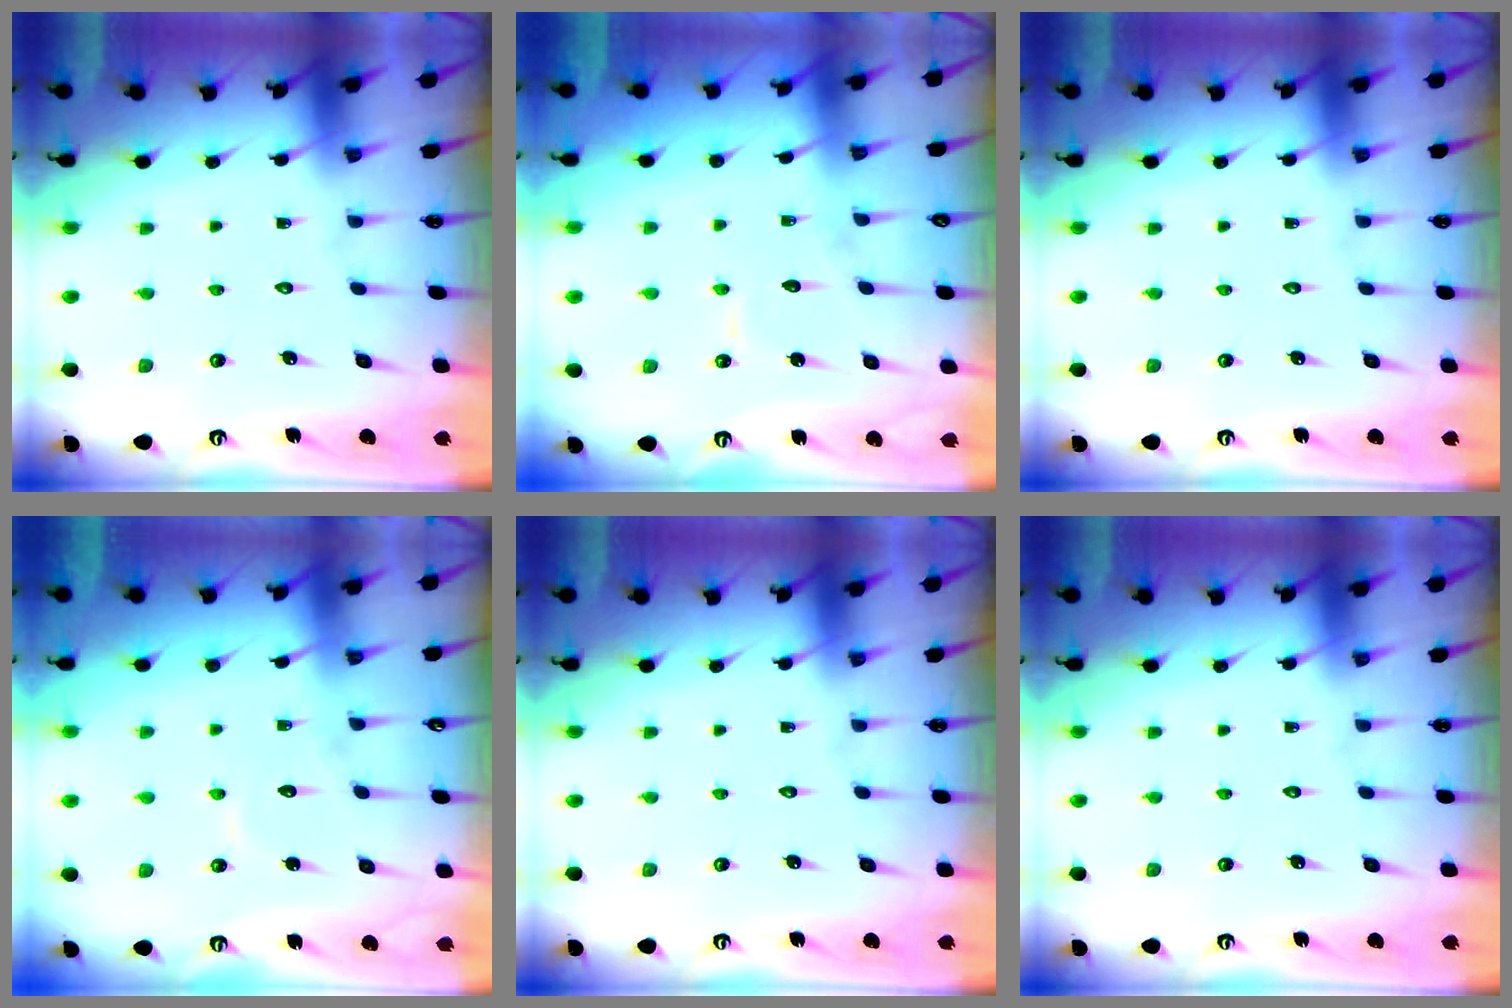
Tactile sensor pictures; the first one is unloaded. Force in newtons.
{"total": 6.4, "press": 6.4, "slide": 0.5}
{"total": 0.0}
{"total": 6.1, "press": 6.1, "slide": 0.6}
{"total": 0.0}
{"total": 0.0}